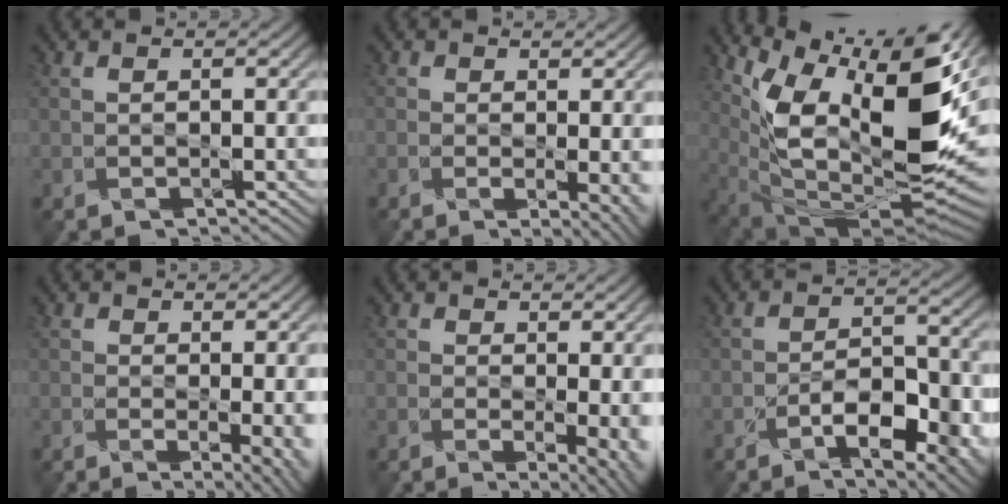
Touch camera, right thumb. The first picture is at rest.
{"total": 5.2, "force": [-1.2, 2.2, 4.6], "torque": [-0.051, -0.009, -0.006]}
{"total": 15.6, "force": [3.8, 6.1, 13.8], "torque": [-0.232, -0.011, 0.080]}
{"total": 7.1, "force": [-1.4, 3.0, 6.2], "torque": [-0.066, -0.006, -0.008]}
{"total": 8.1, "force": [-1.3, 3.8, 7.1], "torque": [-0.075, -0.009, -0.004]}
{"total": 9.8, "force": [-6.2, 4.0, 6.5], "torque": [-0.098, -0.004, -0.092]}